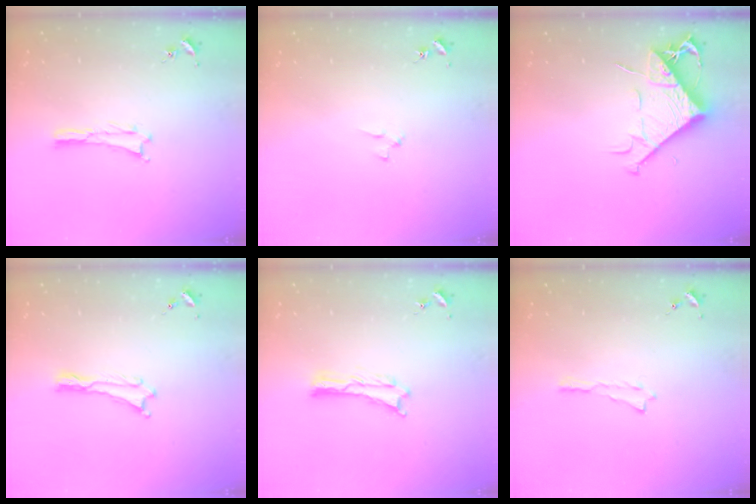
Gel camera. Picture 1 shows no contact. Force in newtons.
{"total": 1.9, "press": 1.9, "slide": 0.2}
{"total": 8.1, "press": 8.1, "slide": 1.1}
{"total": 0.0}
{"total": 0.0}
{"total": 0.0}